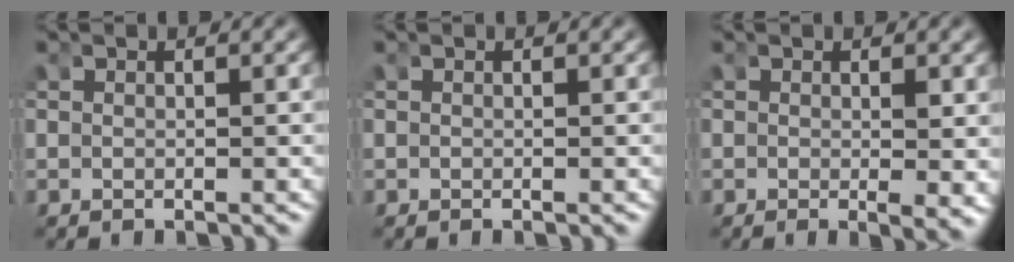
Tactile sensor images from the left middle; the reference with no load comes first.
{"total": 0.0}
{"total": 1.7, "force": [-0.3, 0.3, 1.6], "torque": [-0.020, -0.010, -0.002]}